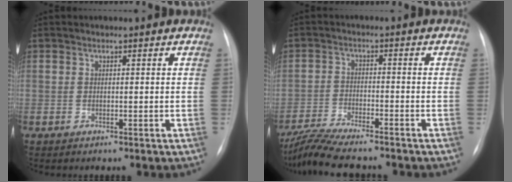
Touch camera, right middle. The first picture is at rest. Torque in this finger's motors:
{"motor_torque": [0.36, -0.38, 0.07, 0.04]}